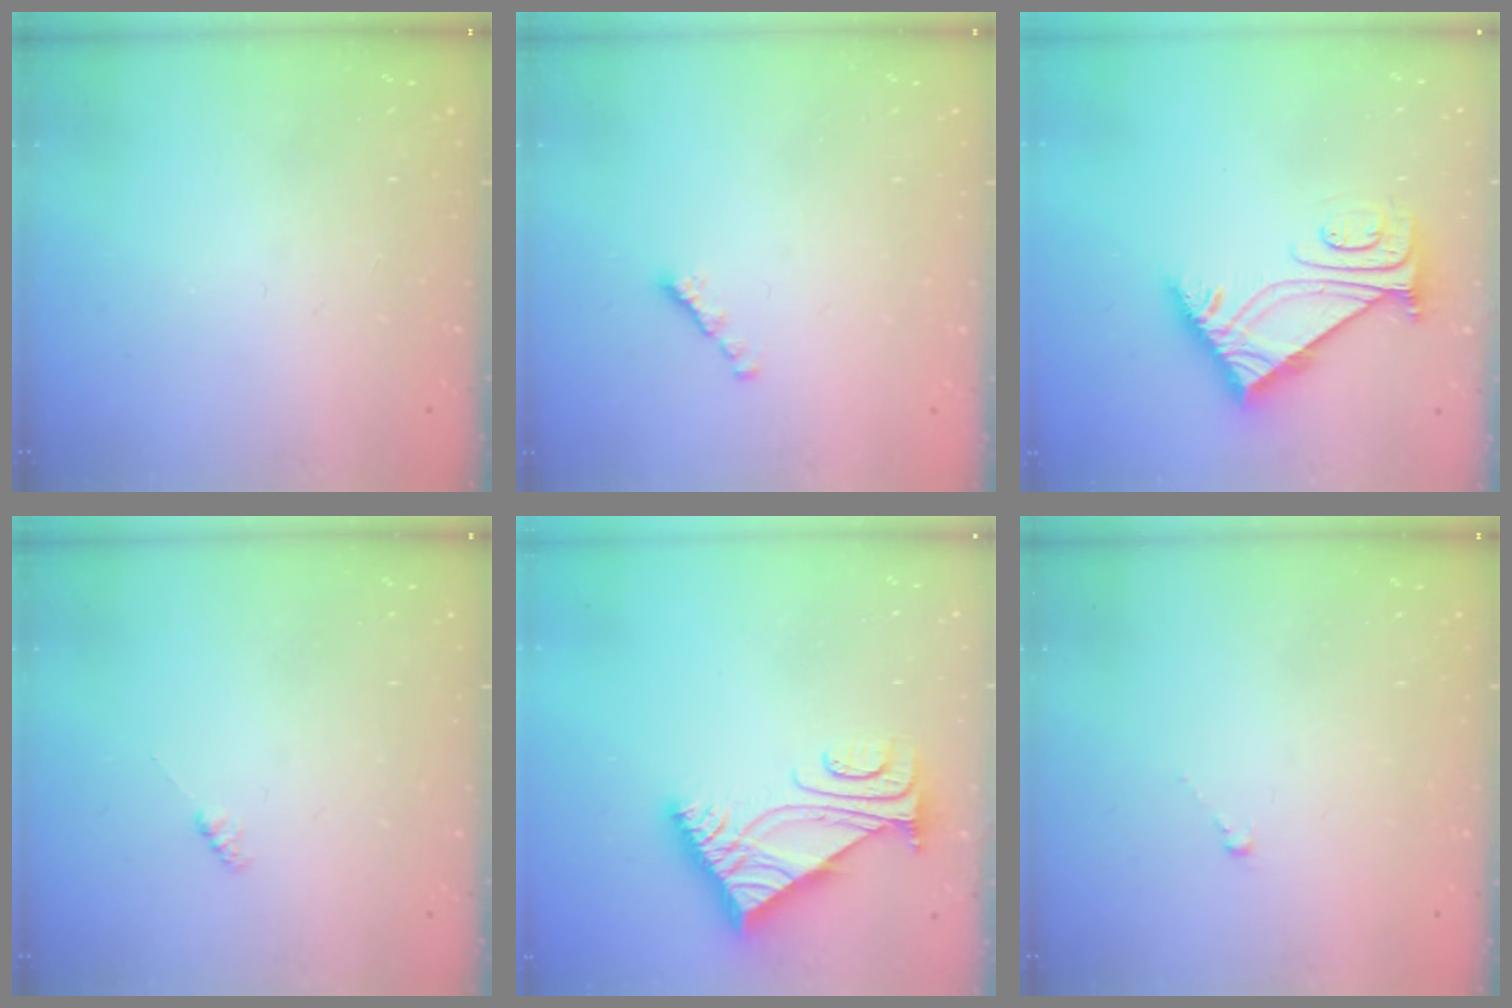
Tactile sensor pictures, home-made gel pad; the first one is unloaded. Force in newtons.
{"total": 1.5, "press": 1.4, "slide": 0.5}
{"total": 8.0, "press": 8.0, "slide": 0.6}
{"total": 1.9, "press": 1.9, "slide": 0.3}
{"total": 5.5, "press": 5.4, "slide": 0.7}
{"total": 0.0}